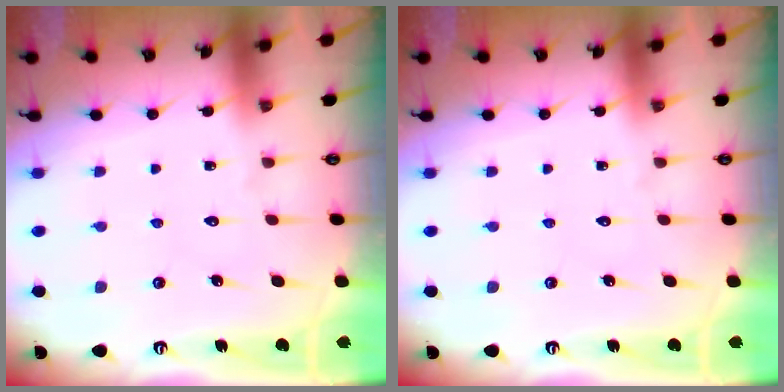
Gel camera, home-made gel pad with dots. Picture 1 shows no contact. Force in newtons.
{"total": 0.0}